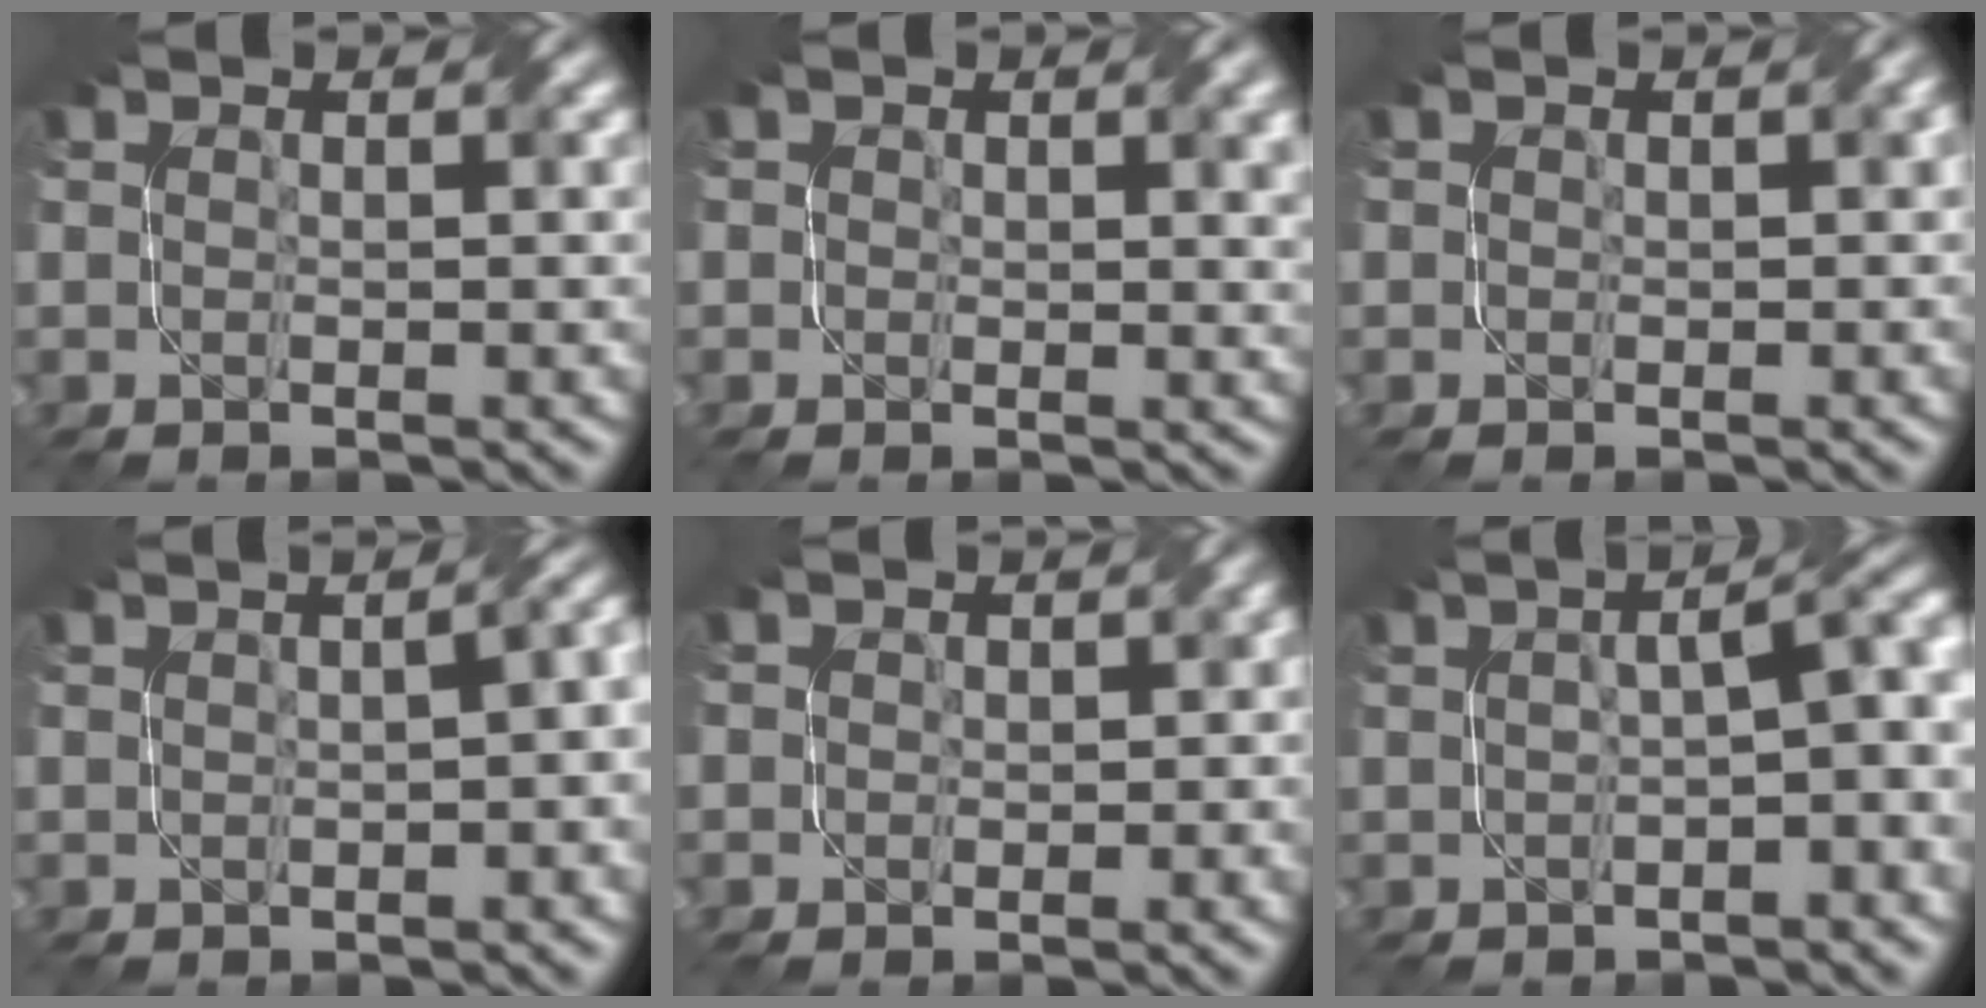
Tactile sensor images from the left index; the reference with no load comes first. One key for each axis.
{"total": 2.1, "fx": 0.9, "fy": 1.2, "fz": 1.5, "tx": -0.011, "ty": -0.001, "tz": 0.013}
{"total": 0.7, "fx": 0.0, "fy": 0.6, "fz": 0.2, "tx": 0.003, "ty": 0.003, "tz": 0.004}
{"total": 6.6, "fx": 0.4, "fy": 3.4, "fz": 5.6, "tx": -0.027, "ty": 0.017, "tz": -0.002}
{"total": 1.9, "fx": 0.1, "fy": 1.7, "fz": 0.7, "tx": 0.005, "ty": 0.004, "tz": 0.001}
{"total": 5.6, "fx": 0.2, "fy": 1.7, "fz": 5.4, "tx": -0.051, "ty": 0.019, "tz": 0.006}